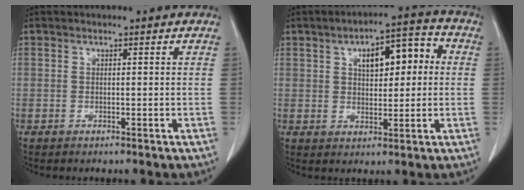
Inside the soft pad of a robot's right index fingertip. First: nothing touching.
{"total": 9.9, "force": [2.2, 4.4, 8.7], "torque": [-0.129, 0.033, 0.035]}